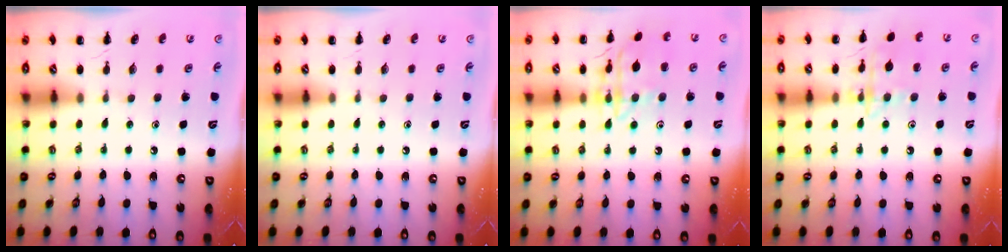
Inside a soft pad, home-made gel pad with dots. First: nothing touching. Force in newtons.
{"total": 0.0}
{"total": 14.5, "press": 14.4, "slide": 0.8}
{"total": 13.1, "press": 13.0, "slide": 1.1}